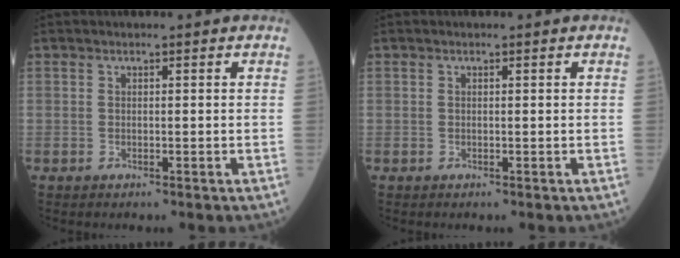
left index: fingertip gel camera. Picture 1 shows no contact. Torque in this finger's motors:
{"motor_torque": [0.02, 0.01, 0.00, 0.00]}